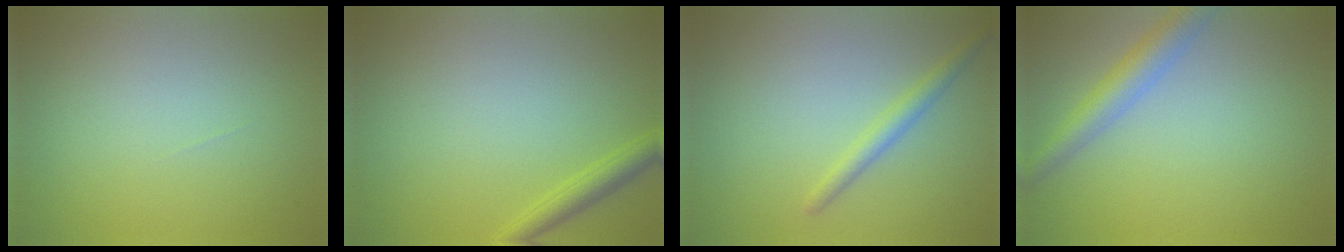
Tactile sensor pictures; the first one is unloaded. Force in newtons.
{"total": 1.9, "press": 1.9, "slide": 0.2}
{"total": 1.8, "press": 1.8, "slide": 0.0}
{"total": 3.7, "press": 3.7, "slide": 0.1}